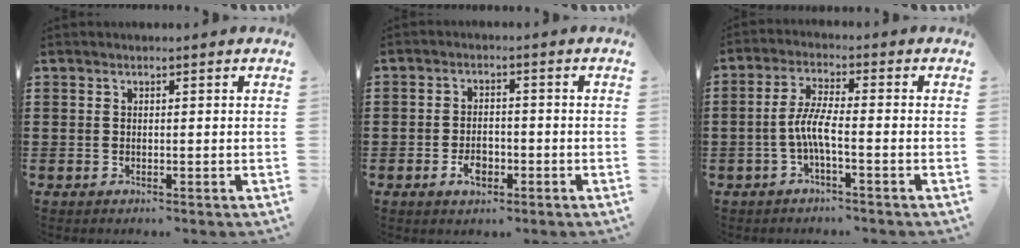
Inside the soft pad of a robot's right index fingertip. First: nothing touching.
{"total": 3.6, "force": [-1.5, 1.9, 2.6], "torque": [-0.054, 0.001, -0.029]}
{"total": 5.0, "force": [-1.5, 0.6, 4.7], "torque": [-0.111, -0.008, -0.035]}